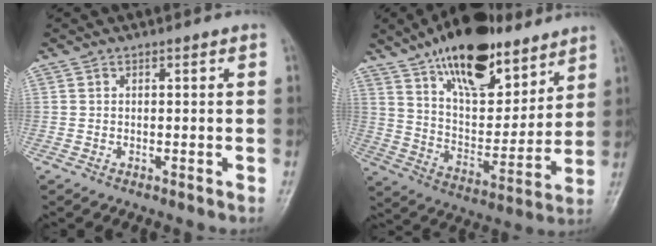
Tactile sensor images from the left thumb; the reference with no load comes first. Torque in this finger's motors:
{"motor_torque": [0.60, 0.59, 1.70, -1.07, 0.28]}